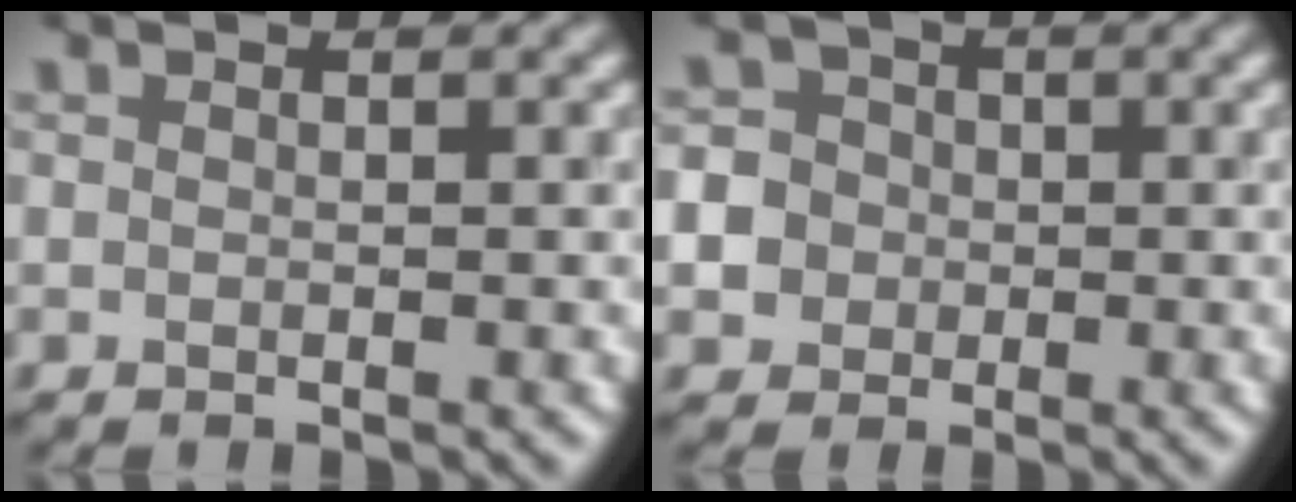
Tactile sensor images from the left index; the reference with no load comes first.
{"total": 7.8, "force": [-1.1, 7.3, 2.5], "torque": [-0.055, 0.016, -0.049]}